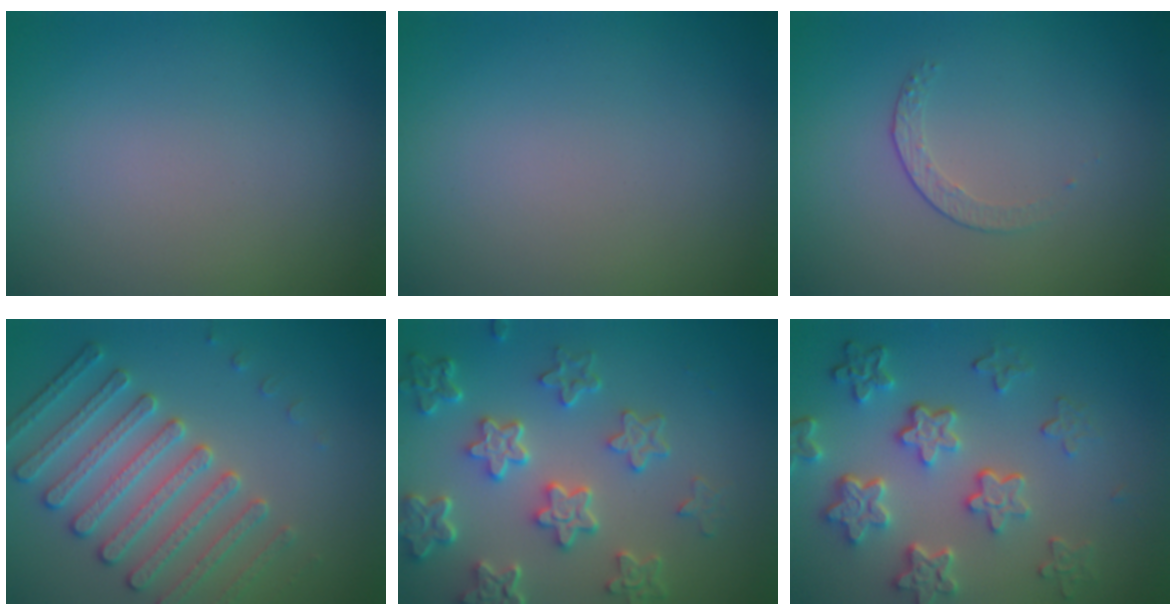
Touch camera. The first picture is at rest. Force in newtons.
{"total": 0.0}
{"total": 1.4, "press": 0.7, "slide": 1.2}
{"total": 4.2, "press": 4.2, "slide": 0.5}
{"total": 6.0, "press": 4.7, "slide": 3.9}
{"total": 5.9, "press": 4.4, "slide": 3.9}